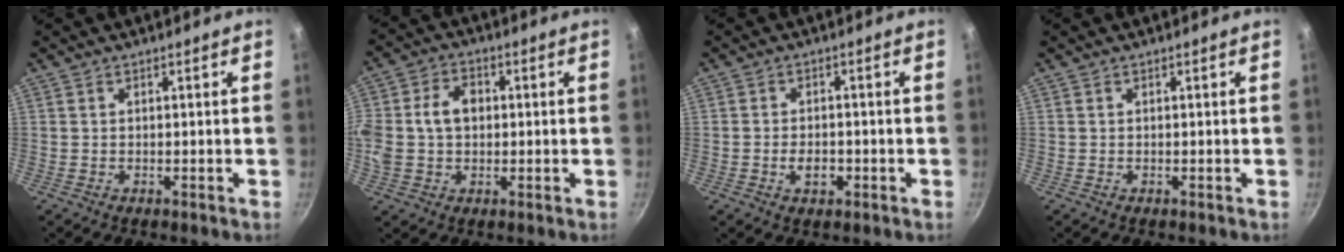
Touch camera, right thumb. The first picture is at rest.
{"total": 10.6, "force": [0.7, 8.0, 7.0], "torque": [-0.129, 0.021, 0.006]}
{"total": 3.8, "force": [-1.2, 2.4, 2.6], "torque": [-0.037, 0.008, -0.021]}
{"total": 0.0}